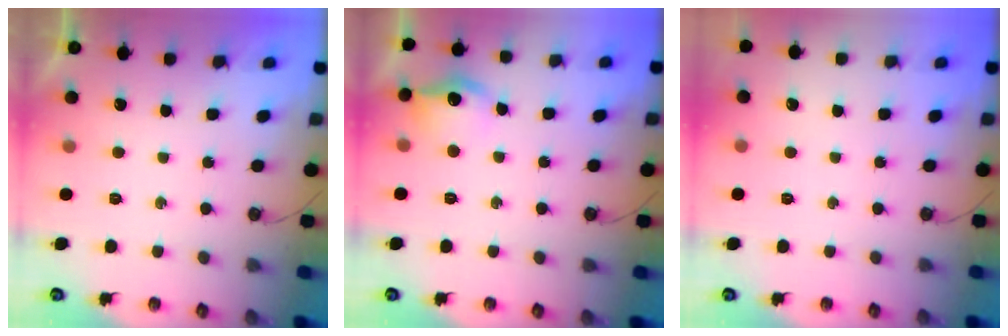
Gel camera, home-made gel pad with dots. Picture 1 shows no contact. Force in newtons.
{"total": 11.4, "press": 11.4, "slide": 0.9}
{"total": 0.0}